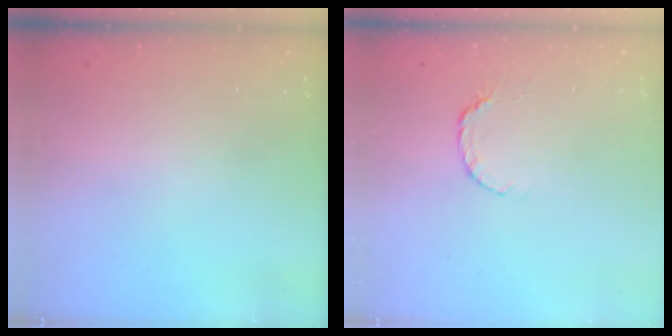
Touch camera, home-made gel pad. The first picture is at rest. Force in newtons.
{"total": 3.3, "press": 3.3, "slide": 0.3}